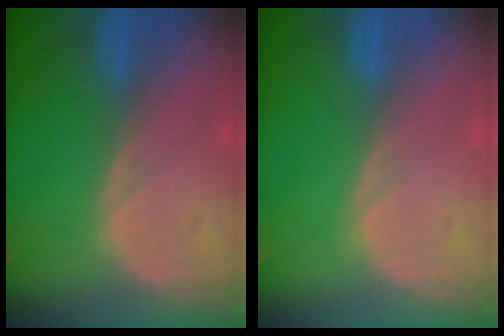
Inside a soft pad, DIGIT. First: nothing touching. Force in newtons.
{"total": 0.0}